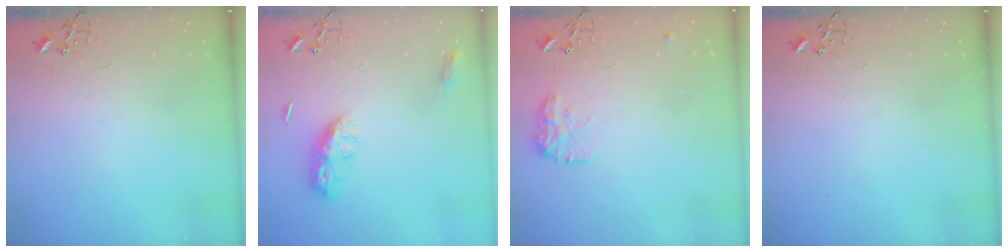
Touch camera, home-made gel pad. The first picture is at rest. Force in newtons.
{"total": 9.9, "press": 9.9, "slide": 0.2}
{"total": 10.8, "press": 10.8, "slide": 0.6}
{"total": 0.0}